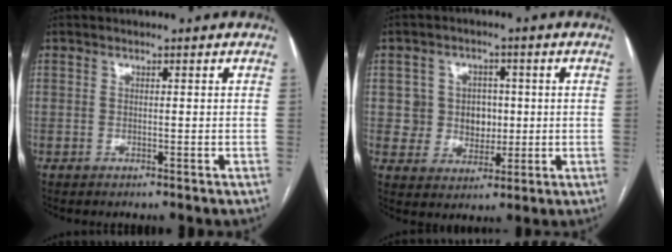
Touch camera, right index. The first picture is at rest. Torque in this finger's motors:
{"motor_torque": [0.44, 0.21, 0.24, 0.02]}